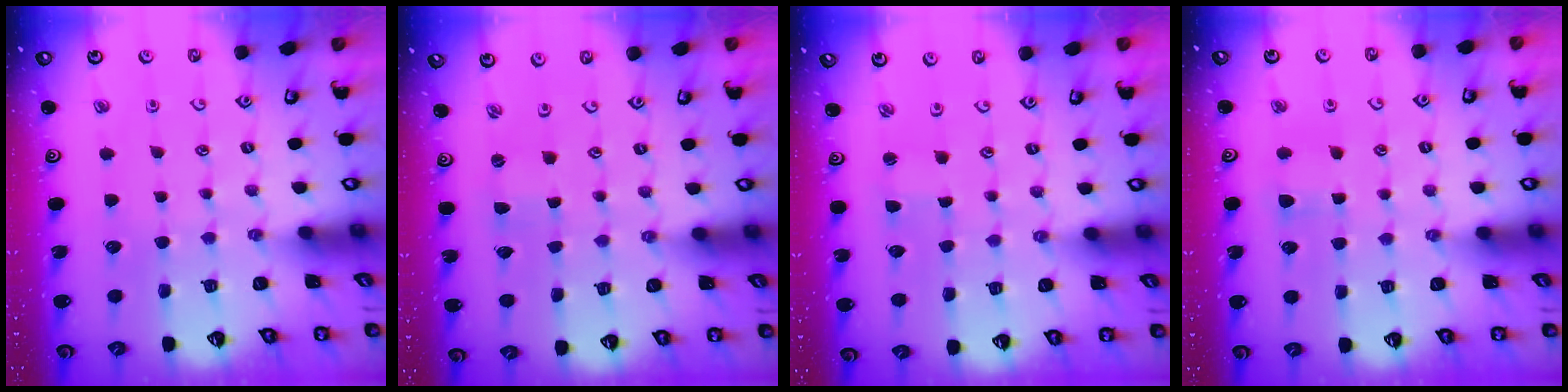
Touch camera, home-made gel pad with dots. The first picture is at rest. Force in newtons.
{"total": 1.2, "press": 1.2, "slide": 0.2}
{"total": 1.6, "press": 1.6, "slide": 0.3}
{"total": 4.6, "press": 4.5, "slide": 0.4}